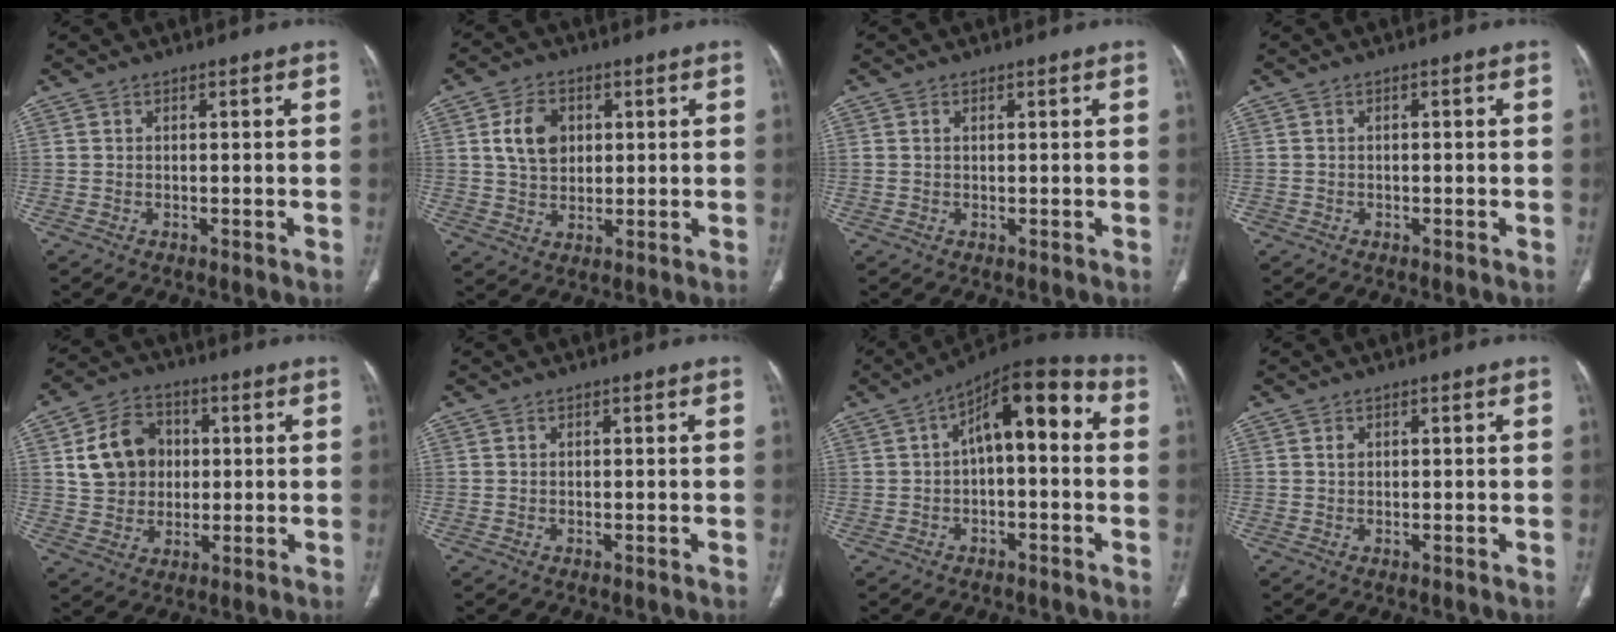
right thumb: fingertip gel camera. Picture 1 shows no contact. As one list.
[{"total": 7.9, "force": [2.0, 5.8, 5.0], "torque": [-0.070, -0.006, 0.036]}, {"total": 0.8, "force": [0.3, 0.5, 0.6], "torque": [-0.018, 0.006, 0.008]}, {"total": 0.8, "force": [-0.3, 0.7, 0.3], "torque": [0.002, 0.005, -0.006]}, {"total": 11.5, "force": [2.0, 9.6, 6.1], "torque": [-0.079, 0.009, 0.037]}, {"total": 0.0}, {"total": 12.5, "force": [1.5, 5.6, 11.1], "torque": [-0.142, 0.046, 0.011]}, {"total": 0.7, "force": [0.3, 0.5, 0.4], "torque": [-0.007, 0.001, 0.007]}]